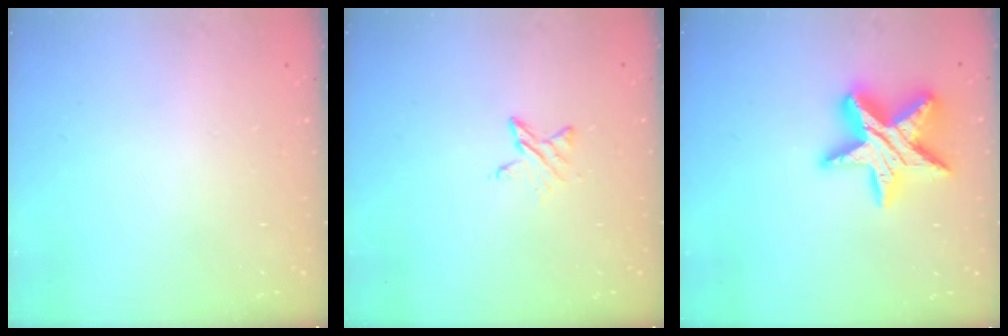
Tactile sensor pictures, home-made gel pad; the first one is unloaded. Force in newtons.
{"total": 5.1, "press": 5.1, "slide": 0.5}
{"total": 17.2, "press": 17.2, "slide": 1.5}